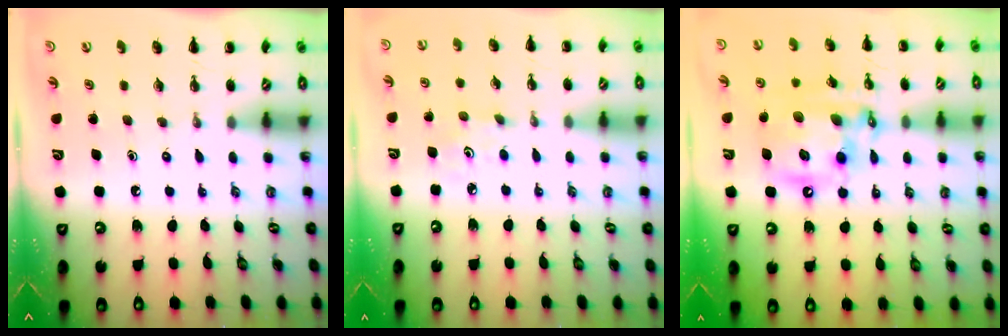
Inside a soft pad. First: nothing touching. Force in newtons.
{"total": 2.8, "press": 2.7, "slide": 0.7}
{"total": 16.3, "press": 16.0, "slide": 3.4}